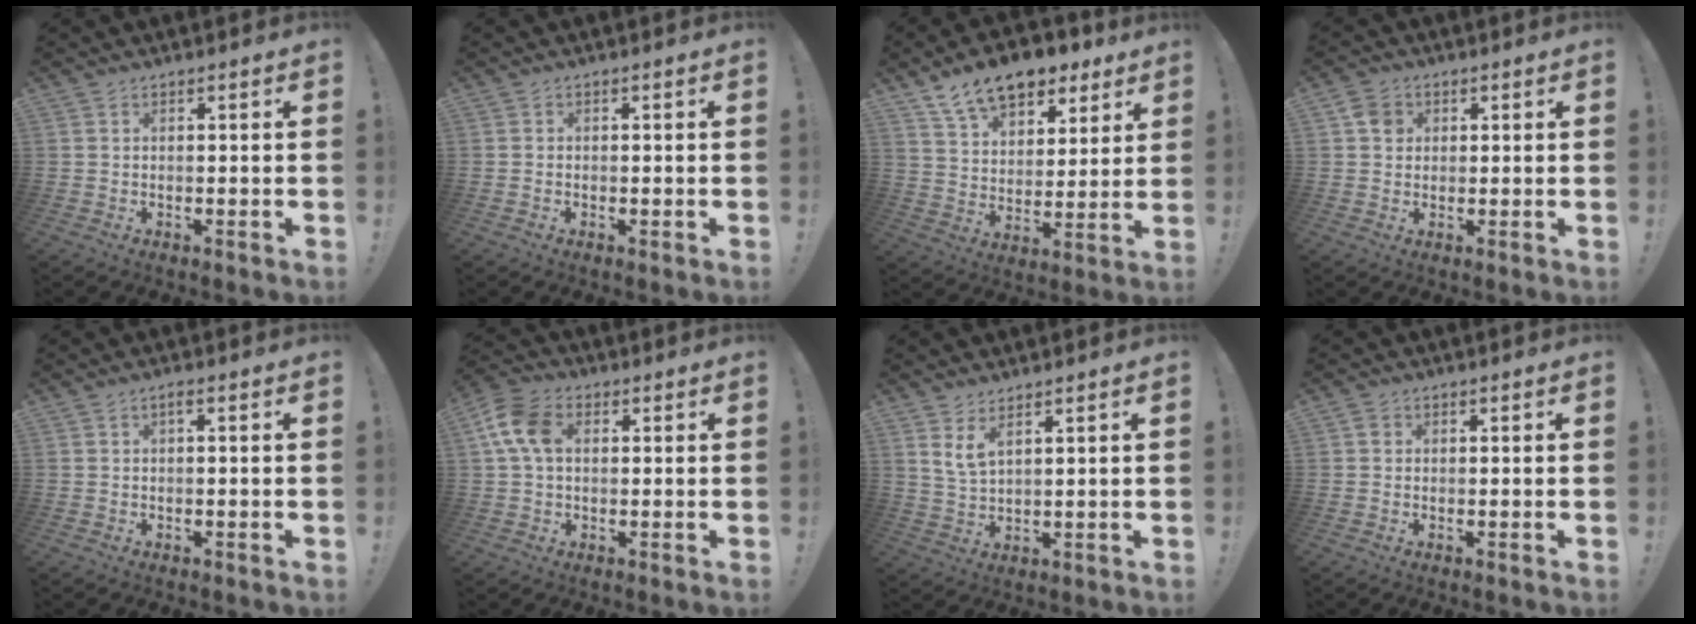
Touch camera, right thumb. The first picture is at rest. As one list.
[{"total": 0.6, "force": [-0.3, 0.5, 0.3], "torque": [-0.010, 0.004, -0.004]}, {"total": 14.1, "force": [10.2, 7.7, 6.1], "torque": [-0.102, -0.063, 0.187]}, {"total": 5.1, "force": [1.6, 4.3, 2.3], "torque": [-0.027, 0.004, 0.031]}, {"total": 1.0, "force": [-0.3, -0.1, 0.9], "torque": [-0.026, 0.005, -0.005]}, {"total": 10.4, "force": [1.8, 7.1, 7.3], "torque": [-0.149, 0.012, 0.038]}, {"total": 5.1, "force": [3.4, 1.7, 3.4], "torque": [-0.065, -0.018, 0.062]}, {"total": 1.3, "force": [0.2, 1.1, 0.5], "torque": [-0.001, 0.001, 0.003]}]